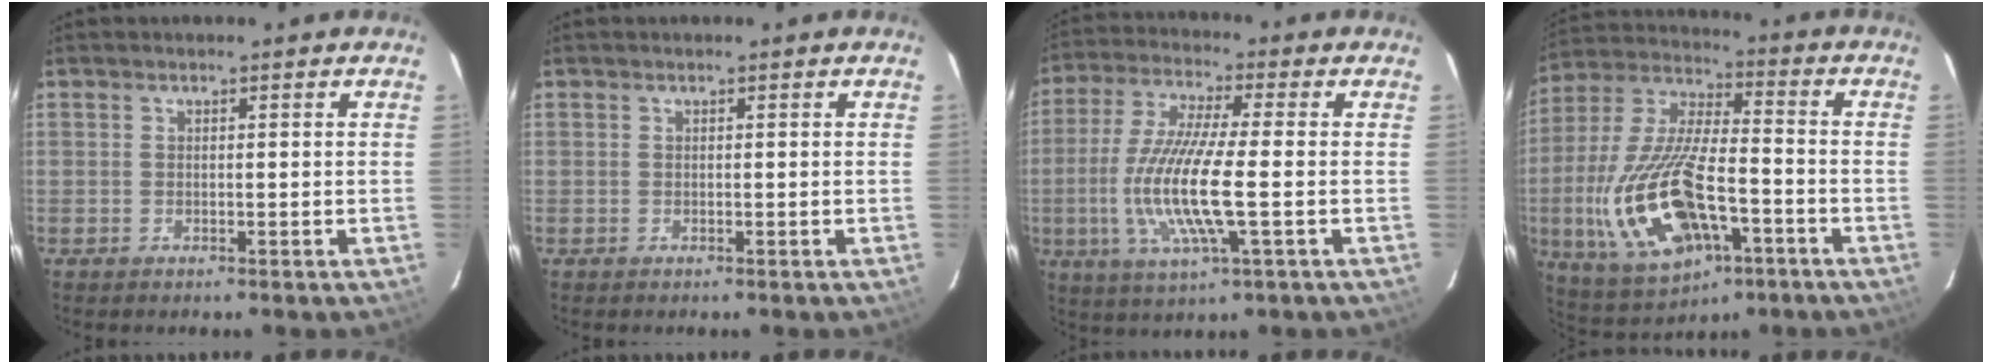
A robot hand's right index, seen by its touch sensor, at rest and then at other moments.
{"total": 0.0}
{"total": 14.3, "force": [-2.6, 2.0, 13.9], "torque": [-0.281, -0.014, -0.049]}
{"total": 21.2, "force": [-7.0, 9.1, 17.8], "torque": [-0.394, -0.023, -0.110]}